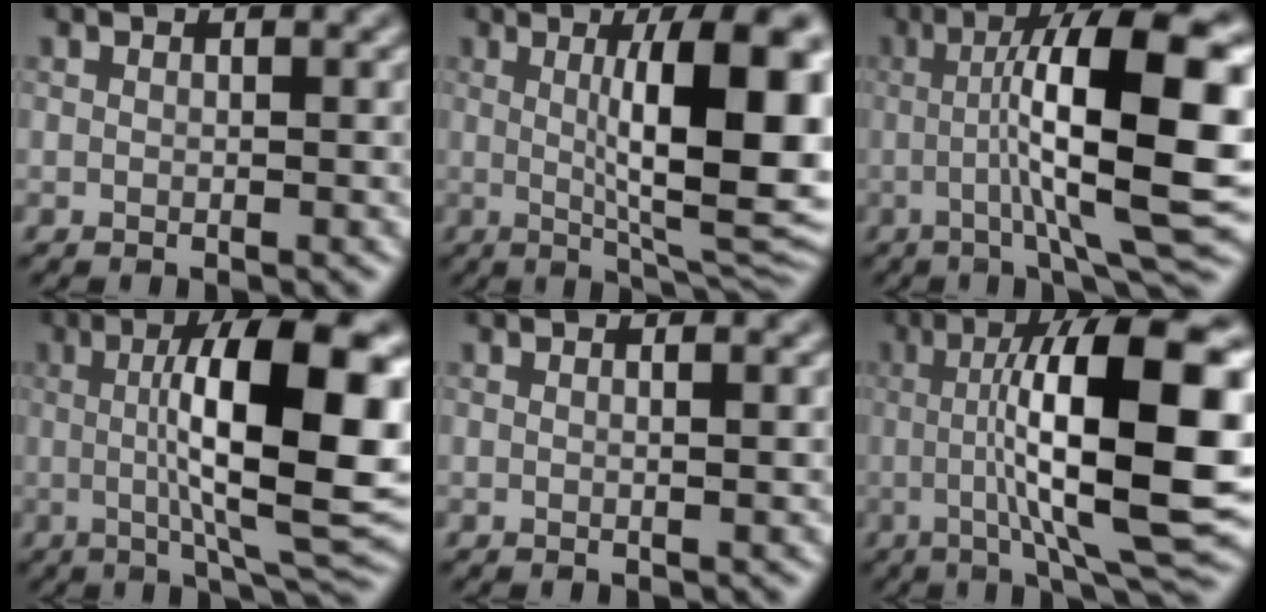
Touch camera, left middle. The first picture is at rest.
{"total": 12.0, "force": [1.6, 2.8, 11.6], "torque": [-0.153, -0.001, 0.031]}
{"total": 13.4, "force": [0.0, 2.4, 13.2], "torque": [-0.184, 0.026, -0.003]}
{"total": 14.3, "force": [1.2, 4.0, 13.7], "torque": [-0.186, 0.006, 0.014]}
{"total": 1.0, "force": [0.2, 0.3, 0.9], "torque": [-0.009, 0.003, -0.004]}
{"total": 14.6, "force": [0.3, 2.9, 14.3], "torque": [-0.205, 0.016, 0.003]}